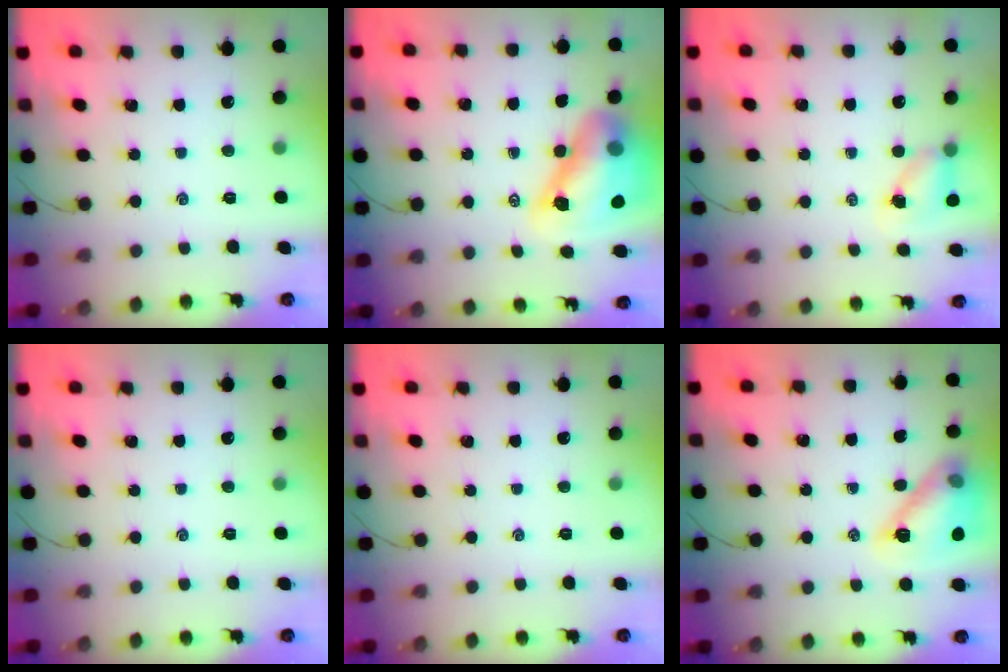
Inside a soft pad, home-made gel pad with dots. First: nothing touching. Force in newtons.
{"total": 15.3, "press": 14.6, "slide": 4.3}
{"total": 4.7, "press": 4.7, "slide": 0.4}
{"total": 0.0}
{"total": 0.0}
{"total": 13.6, "press": 13.6, "slide": 1.0}